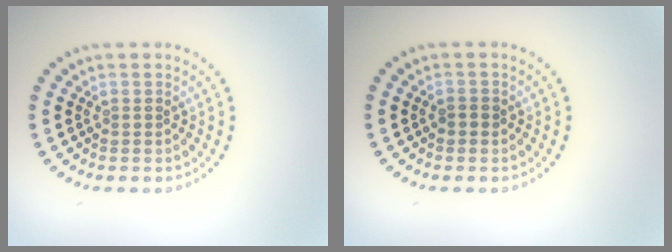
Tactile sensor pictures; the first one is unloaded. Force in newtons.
{"total": 0.9, "press": 0.9, "slide": 0.0}